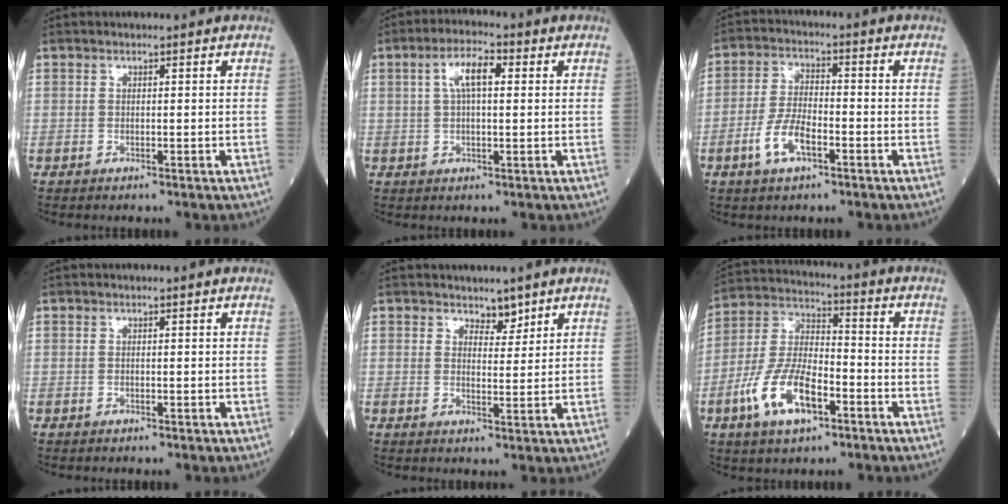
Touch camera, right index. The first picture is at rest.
{"total": 5.7, "force": [1.6, 1.8, 5.2], "torque": [-0.103, 0.015, 0.031]}
{"total": 6.4, "force": [-2.9, 2.3, 5.2], "torque": [-0.111, 0.002, -0.056]}
{"total": 0.0}
{"total": 2.5, "force": [2.2, 1.1, 0.6], "torque": [-0.004, -0.005, 0.033]}
{"total": 12.3, "force": [-5.4, 4.9, 9.9], "torque": [-0.216, 0.005, -0.100]}